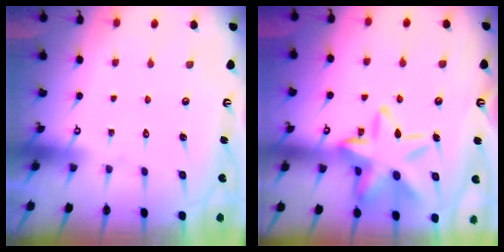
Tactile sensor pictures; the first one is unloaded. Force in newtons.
{"total": 18.0, "press": 18.0, "slide": 1.1}